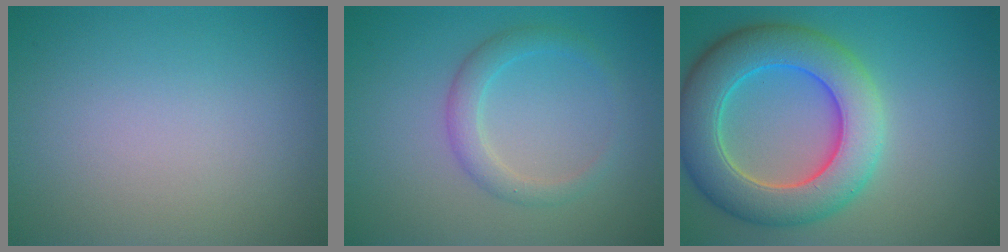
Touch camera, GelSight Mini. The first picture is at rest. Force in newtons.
{"total": 2.4, "press": 2.3, "slide": 0.2}
{"total": 8.9, "press": 8.8, "slide": 0.7}